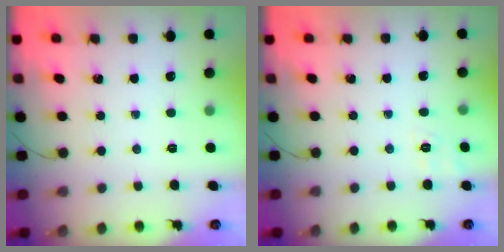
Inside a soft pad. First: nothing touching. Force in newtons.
{"total": 2.5, "press": 1.8, "slide": 1.8}